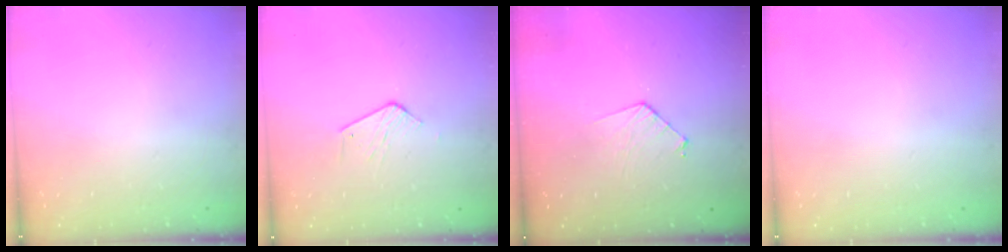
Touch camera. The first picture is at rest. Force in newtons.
{"total": 3.9, "press": 3.9, "slide": 0.6}
{"total": 6.9, "press": 6.9, "slide": 0.6}
{"total": 0.0}